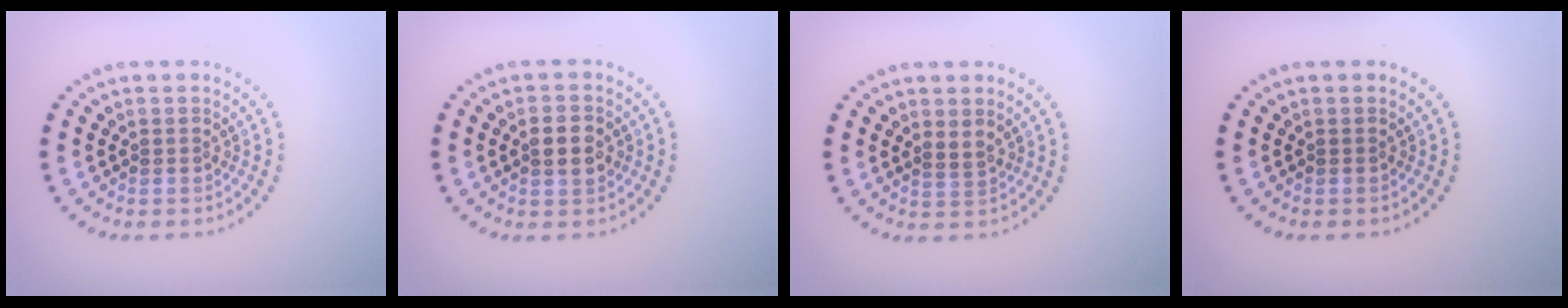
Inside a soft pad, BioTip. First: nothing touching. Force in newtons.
{"total": 2.8, "press": 2.8, "slide": 0.1}
{"total": 1.2, "press": 1.0, "slide": 0.7}
{"total": 0.0}